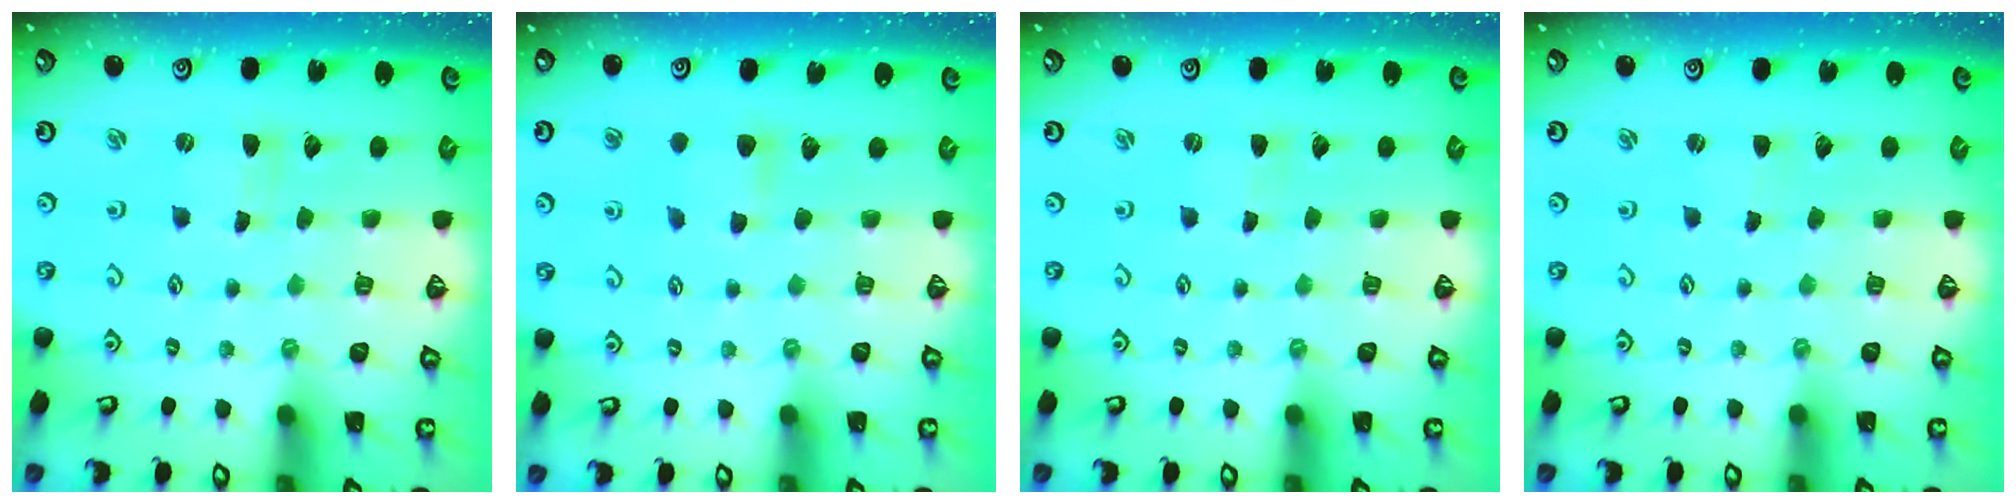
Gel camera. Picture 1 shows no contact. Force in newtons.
{"total": 5.0, "press": 4.9, "slide": 0.9}
{"total": 0.0}
{"total": 0.5, "press": 0.5, "slide": 0.0}